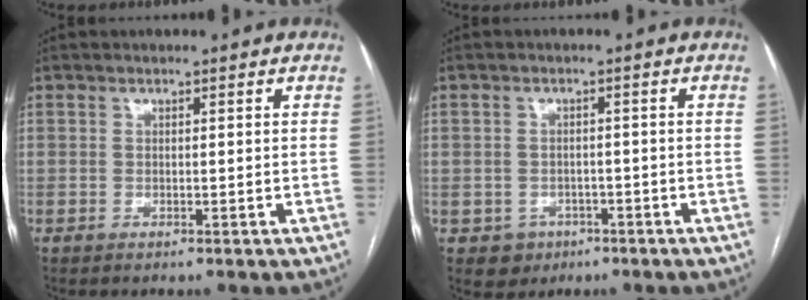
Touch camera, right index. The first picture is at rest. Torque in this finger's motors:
{"motor_torque": [-0.48, 0.19, -1.06, -0.21]}